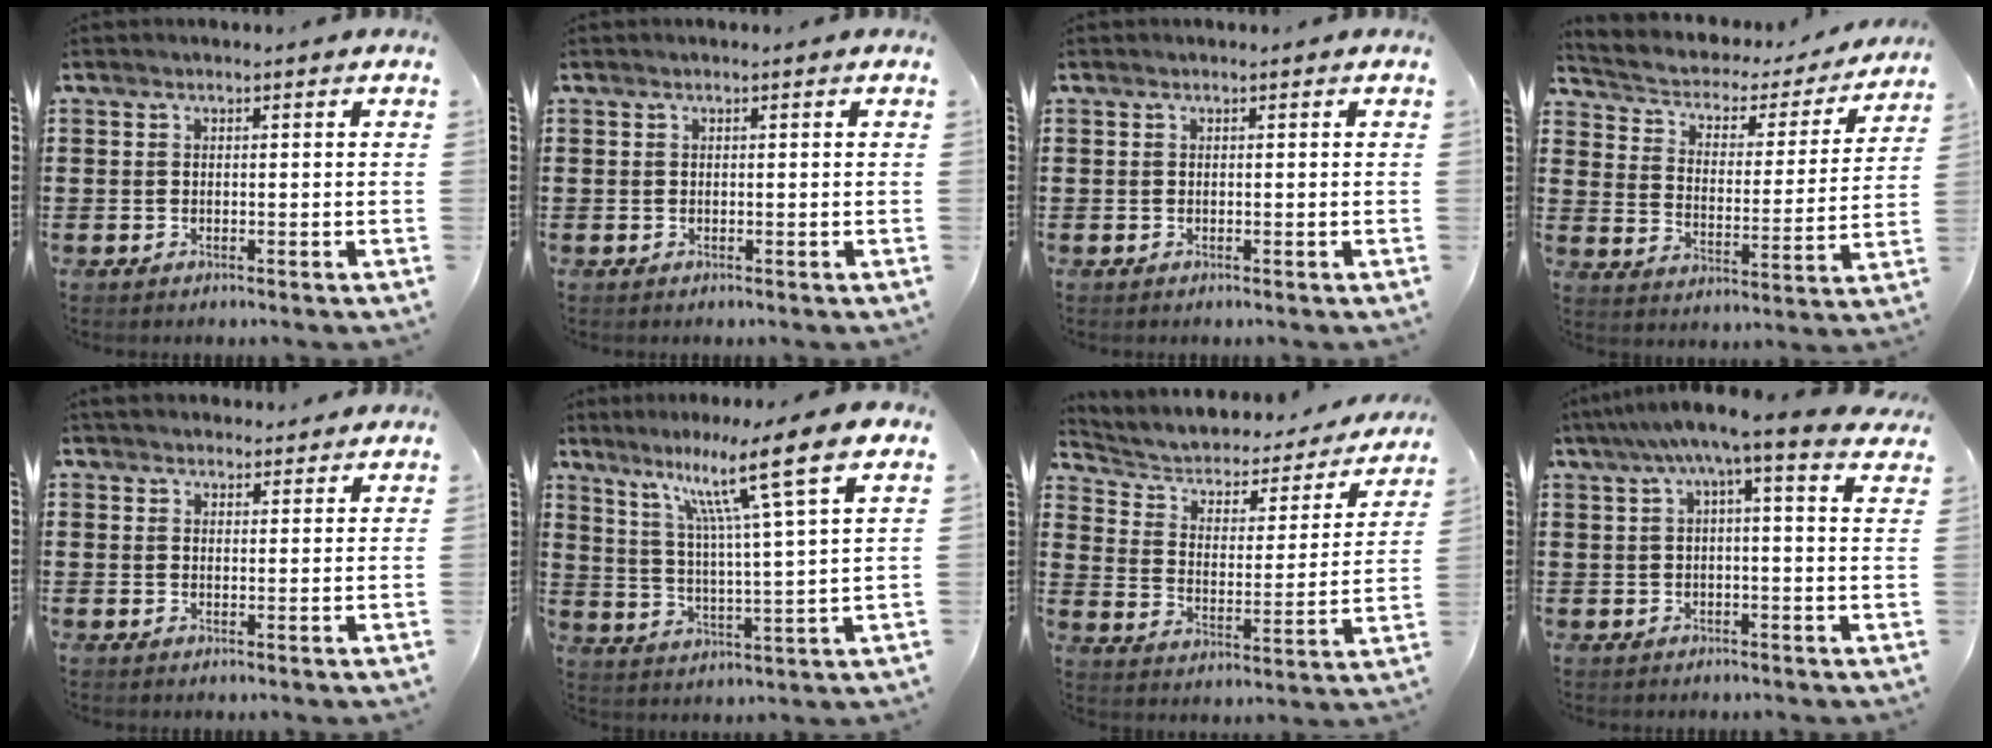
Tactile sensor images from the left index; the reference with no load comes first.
{"total": 0.0}
{"total": 0.0}
{"total": 2.6, "force": [1.9, 1.6, 0.7], "torque": [-0.032, -0.021, 0.022]}
{"total": 2.4, "force": [2.3, 0.7, 0.1], "torque": [-0.007, -0.001, 0.045]}
{"total": 12.3, "force": [8.4, -0.1, 9.0], "torque": [-0.174, -0.039, 0.127]}
{"total": 3.7, "force": [2.5, 2.3, 1.5], "torque": [-0.048, -0.020, 0.033]}
{"total": 5.4, "force": [2.7, 0.4, 4.6], "torque": [-0.089, -0.010, 0.040]}